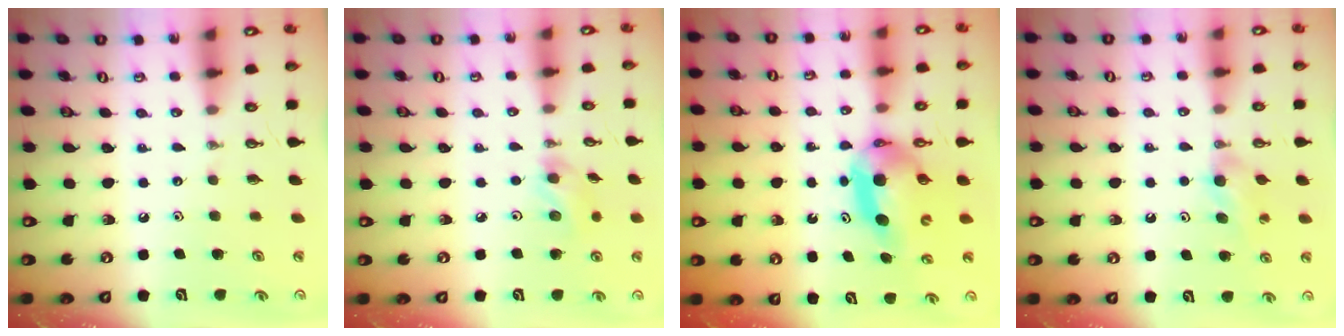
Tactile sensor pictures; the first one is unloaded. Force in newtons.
{"total": 5.8, "press": 5.7, "slide": 1.0}
{"total": 8.0, "press": 8.0, "slide": 0.5}
{"total": 4.7, "press": 4.7, "slide": 0.2}